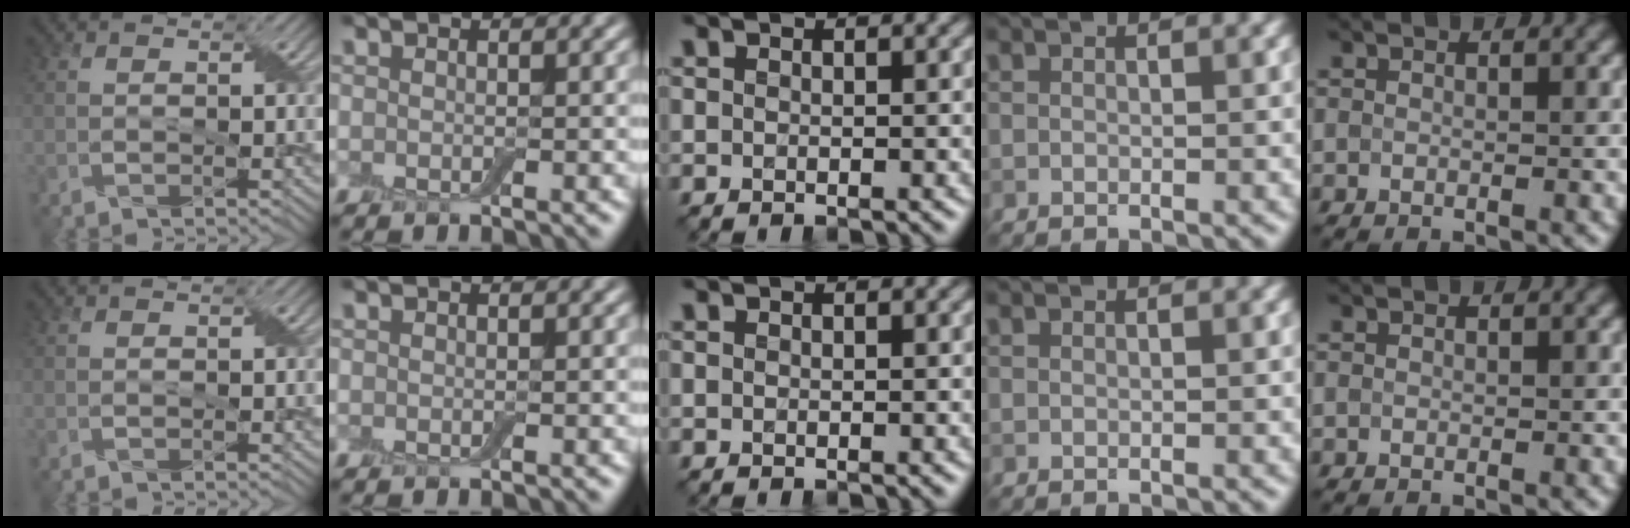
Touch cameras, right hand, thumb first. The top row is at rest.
{}